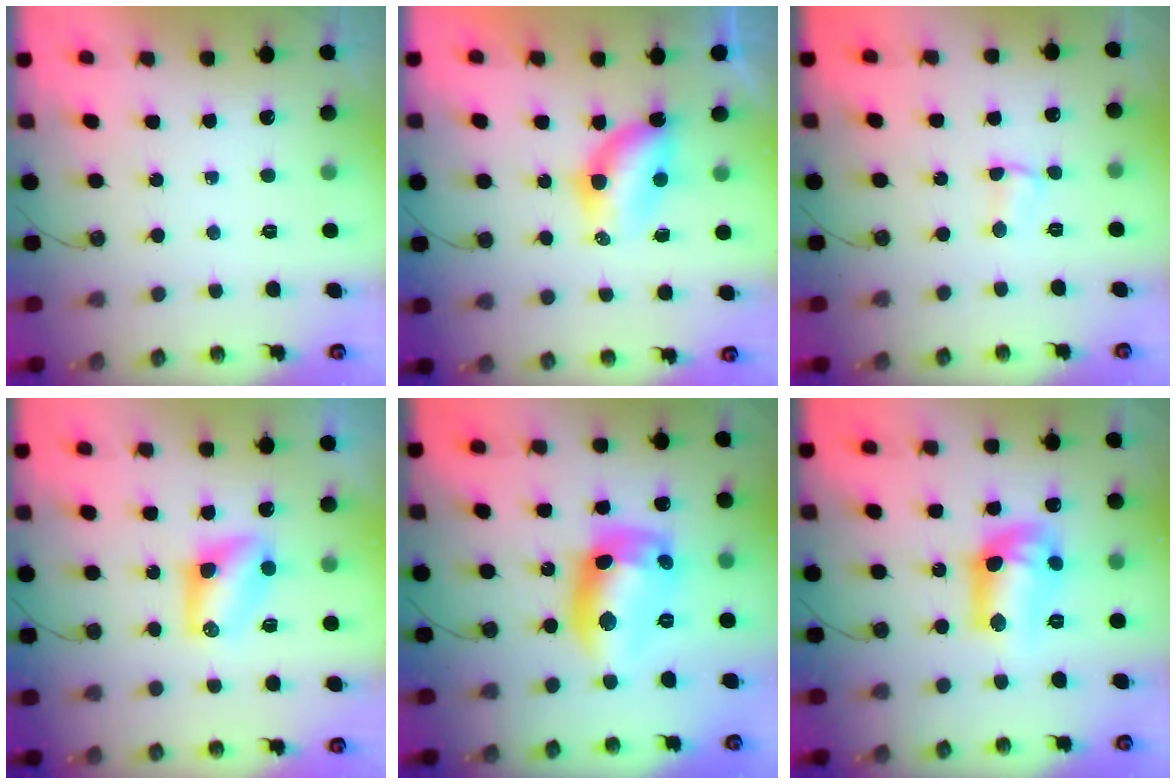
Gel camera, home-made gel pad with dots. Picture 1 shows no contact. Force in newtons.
{"total": 6.8, "press": 6.5, "slide": 2.0}
{"total": 2.5, "press": 2.4, "slide": 0.4}
{"total": 7.1, "press": 7.0, "slide": 1.0}
{"total": 15.7, "press": 15.7, "slide": 1.1}
{"total": 14.2, "press": 13.6, "slide": 4.0}